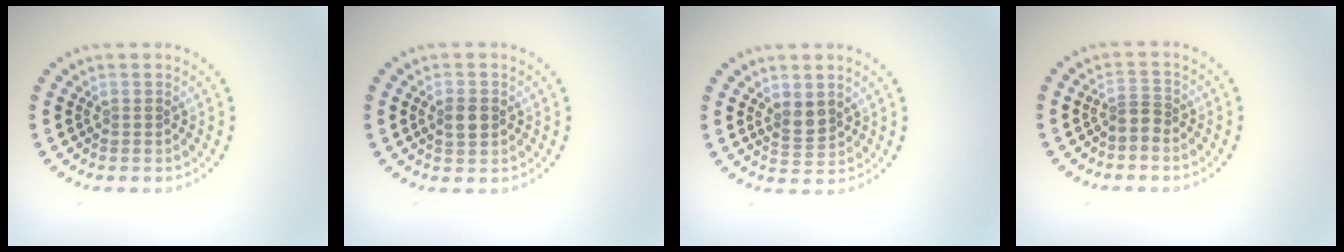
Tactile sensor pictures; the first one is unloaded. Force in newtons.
{"total": 2.0, "press": 2.0, "slide": 0.1}
{"total": 1.9, "press": 1.7, "slide": 0.9}
{"total": 1.3, "press": 0.8, "slide": 1.1}